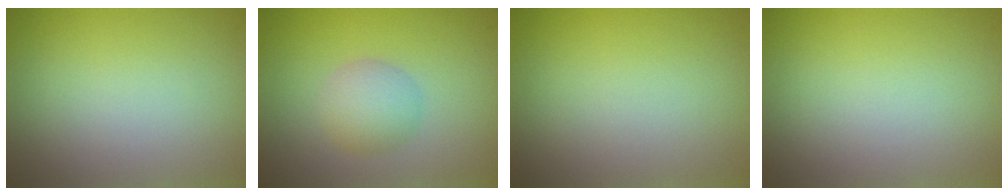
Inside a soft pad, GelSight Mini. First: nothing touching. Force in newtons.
{"total": 2.8, "press": 2.8, "slide": 0.1}
{"total": 0.0}
{"total": 0.0}